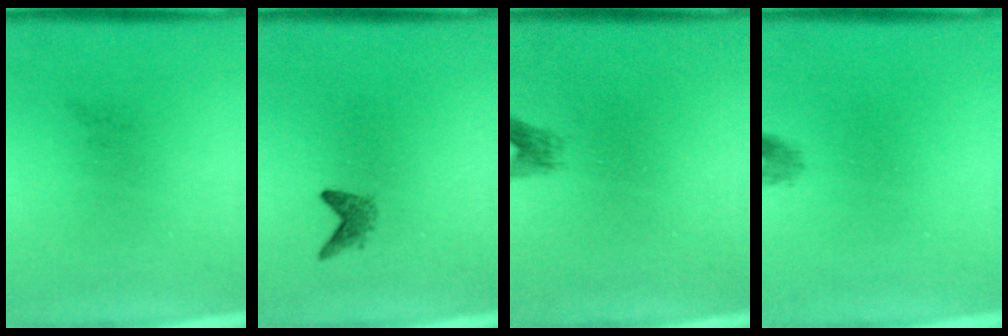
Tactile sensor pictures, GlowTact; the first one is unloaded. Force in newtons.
{"total": 1.4}
{"total": 1.5}
{"total": 1.2}